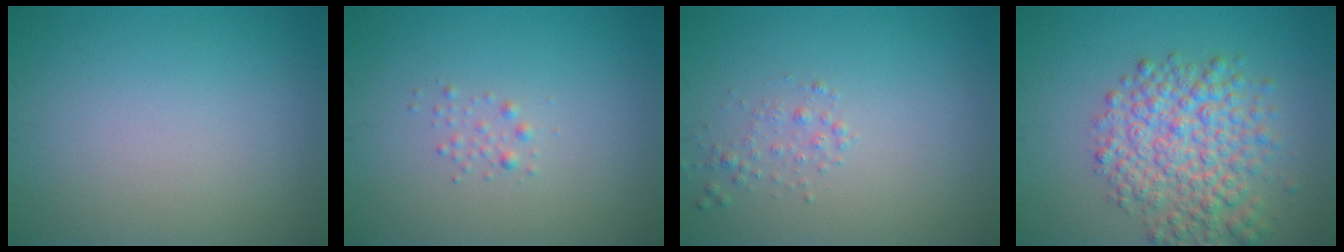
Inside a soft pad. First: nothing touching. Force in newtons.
{"total": 0.8, "press": 0.8, "slide": 0.1}
{"total": 1.2, "press": 1.2, "slide": 0.1}
{"total": 6.5, "press": 6.5, "slide": 0.2}